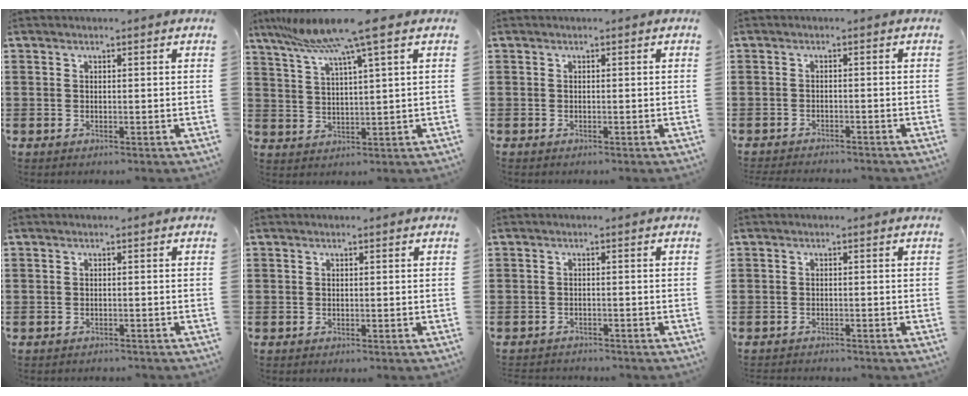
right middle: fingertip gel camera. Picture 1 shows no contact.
{"total": 8.3, "force": [5.6, -0.5, 6.1], "torque": [-0.135, -0.024, 0.094]}
{"total": 0.0}
{"total": 1.6, "force": [-1.6, -0.1, 0.0], "torque": [-0.005, 0.000, -0.034]}
{"total": 0.7, "force": [-0.7, 0.0, 0.0], "torque": [-0.002, -0.001, -0.015]}
{"total": 0.0}
{"total": 1.4, "force": [-1.4, 0.1, -0.1], "torque": [-0.004, 0.000, -0.031]}
{"total": 1.0, "force": [-1.0, 0.0, -0.1], "torque": [-0.002, 0.001, -0.021]}